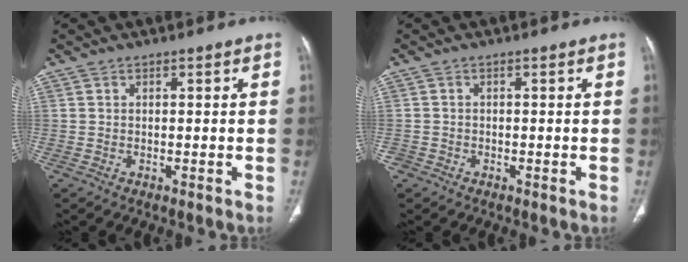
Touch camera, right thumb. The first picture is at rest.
{"total": 1.3, "force": [-0.8, 1.0, 0.0], "torque": [0.000, 0.004, -0.017]}